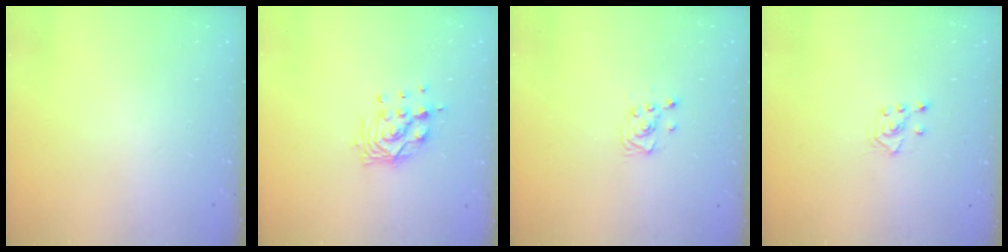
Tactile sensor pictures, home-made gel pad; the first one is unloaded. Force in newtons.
{"total": 10.7, "press": 10.6, "slide": 1.1}
{"total": 2.9, "press": 2.9, "slide": 0.4}
{"total": 3.0, "press": 2.9, "slide": 0.7}